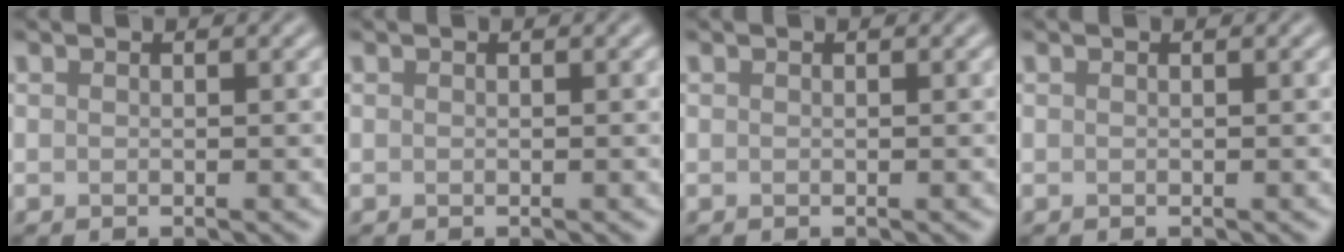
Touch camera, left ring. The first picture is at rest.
{"total": 0.0}
{"total": 0.0}
{"total": 0.0}